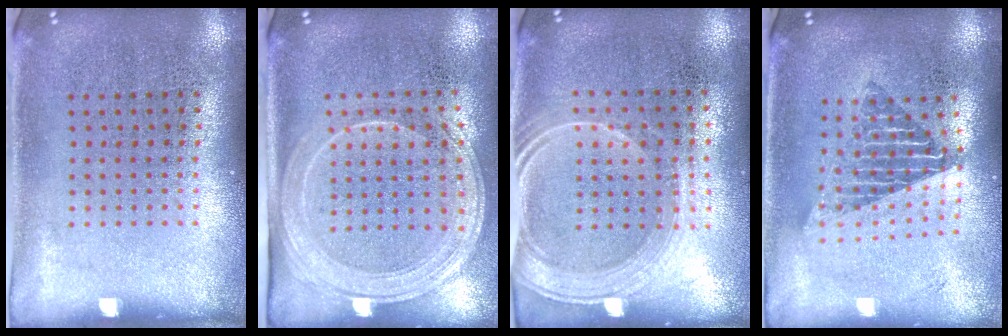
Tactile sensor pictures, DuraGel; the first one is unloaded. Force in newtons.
{"total": 2.1, "press": 1.8, "slide": 1.0}
{"total": 1.6, "press": 1.4, "slide": 0.8}
{"total": 1.7, "press": 1.4, "slide": 1.0}